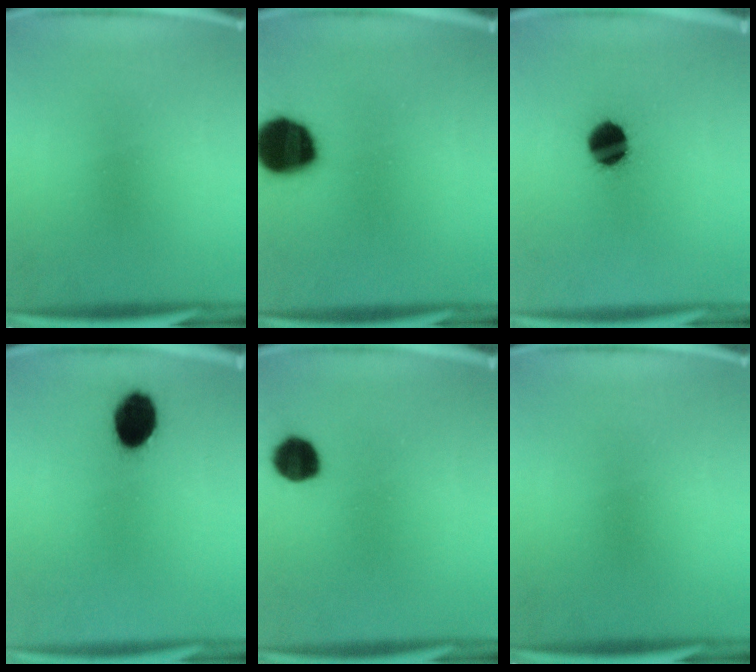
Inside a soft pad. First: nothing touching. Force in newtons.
{"total": 15.9}
{"total": 10.5}
{"total": 9.4}
{"total": 6.7}
{"total": 0.0}